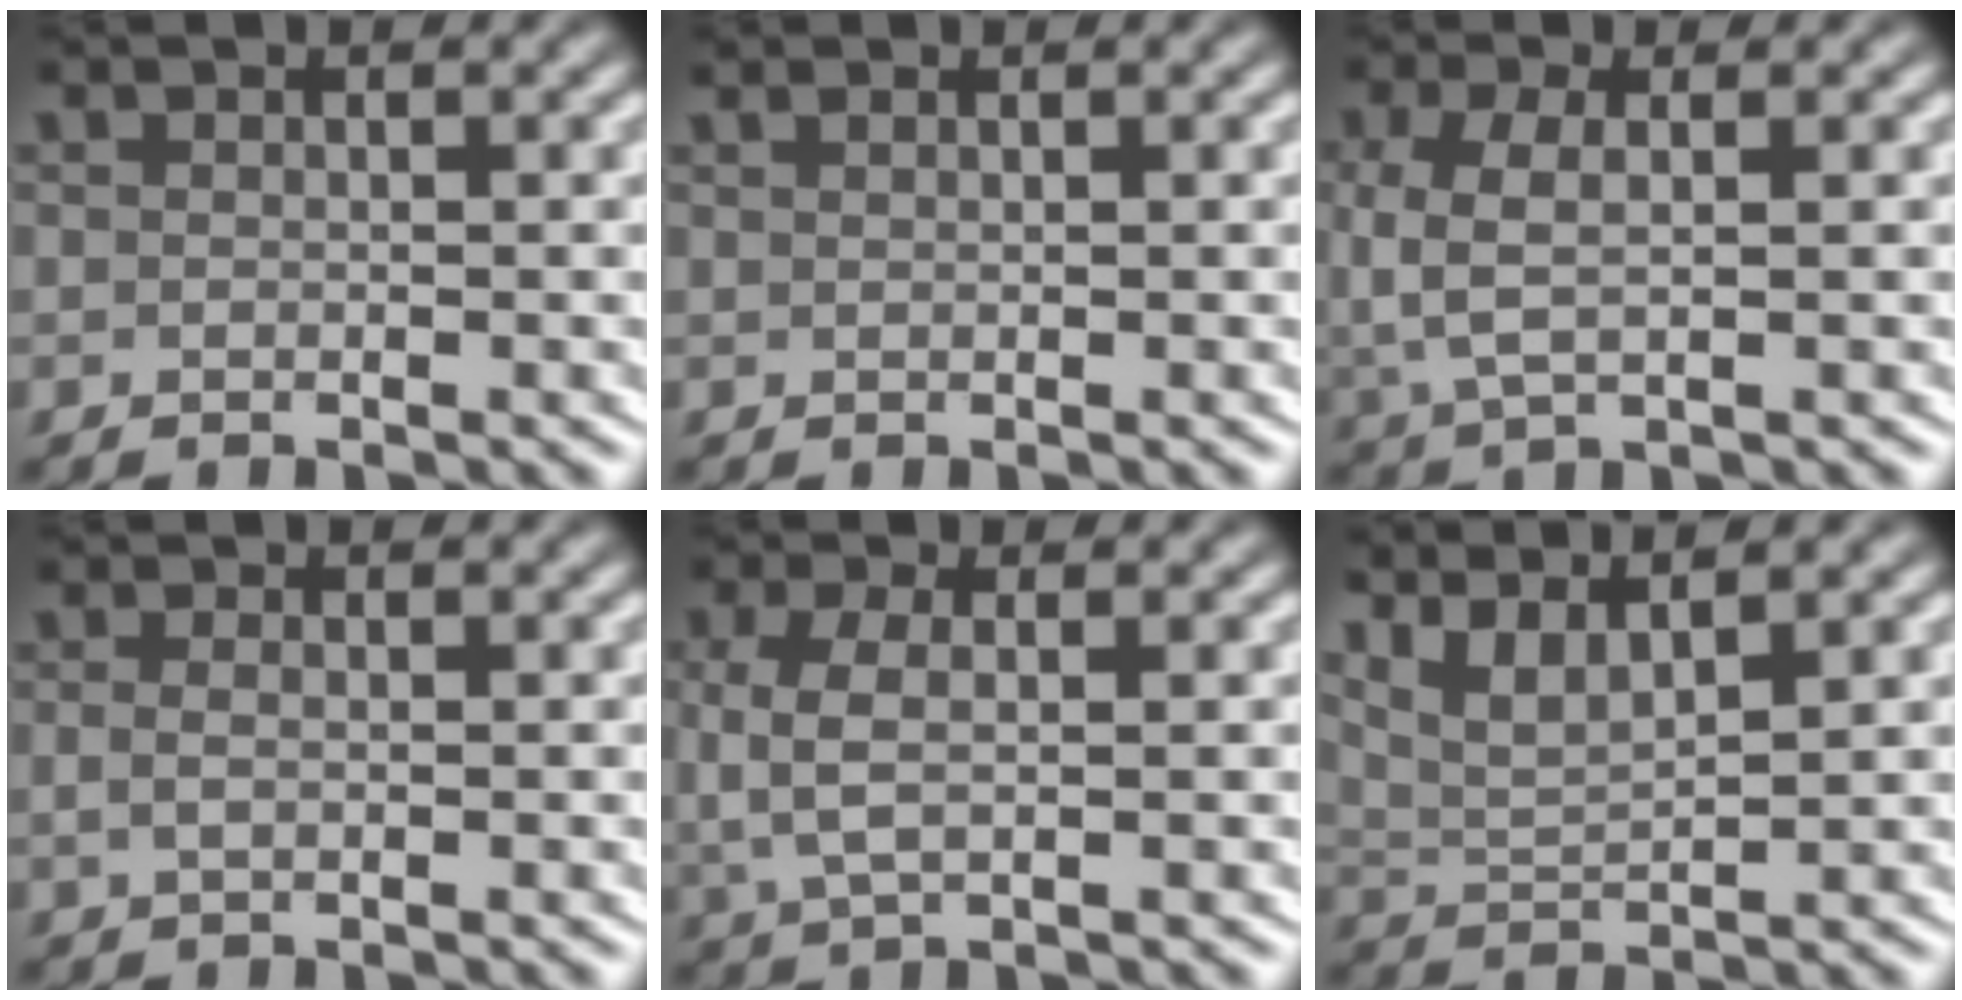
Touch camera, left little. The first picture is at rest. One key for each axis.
{"total": 0.6, "fx": 0.6, "fy": -0.2, "fz": 0.2, "tx": 0.000, "ty": 0.000, "tz": 0.012}
{"total": 3.8, "fx": 0.4, "fy": 2.0, "fz": 3.2, "tx": -0.085, "ty": -0.011, "tz": 0.016}
{"total": 1.0, "fx": -0.4, "fy": 0.4, "fz": 0.9, "tx": -0.024, "ty": -0.008, "tz": -0.001}
{"total": 3.4, "fx": 0.3, "fy": 1.7, "fz": 3.0, "tx": -0.077, "ty": -0.007, "tz": 0.013}
{"total": 6.0, "fx": 2.8, "fy": 4.0, "fz": 3.5, "tx": -0.091, "ty": -0.004, "tz": 0.041}